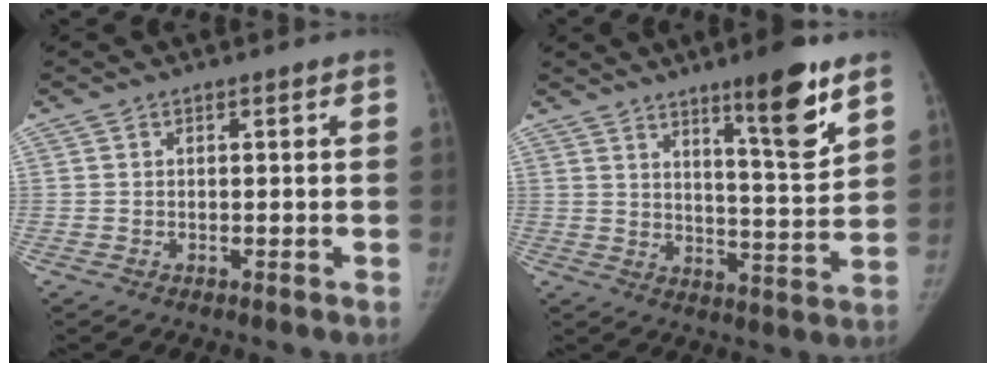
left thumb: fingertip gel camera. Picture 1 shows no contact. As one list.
[{"total": 11.8, "force": [7.4, 1.7, 9.0], "torque": [-0.119, -0.055, 0.114]}]